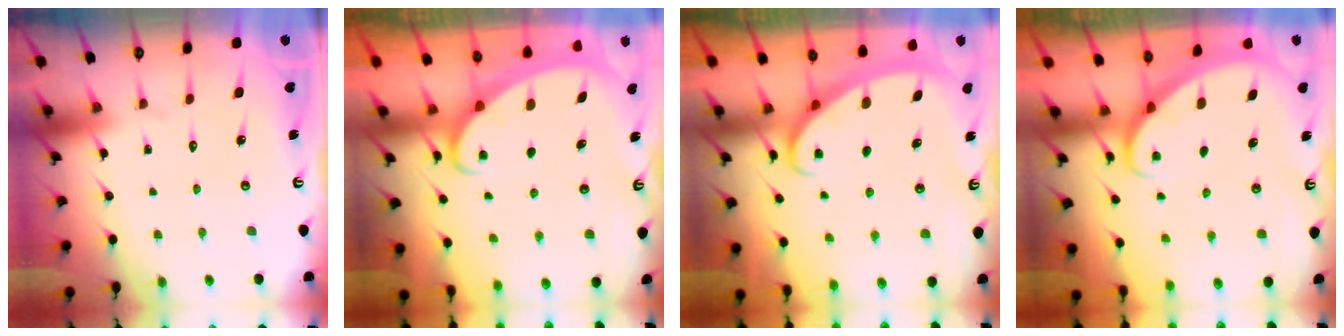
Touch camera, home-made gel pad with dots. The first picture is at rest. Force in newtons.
{"total": 2.2, "press": 2.2, "slide": 0.3}
{"total": 2.6, "press": 2.5, "slide": 0.4}
{"total": 2.3, "press": 2.3, "slide": 0.1}